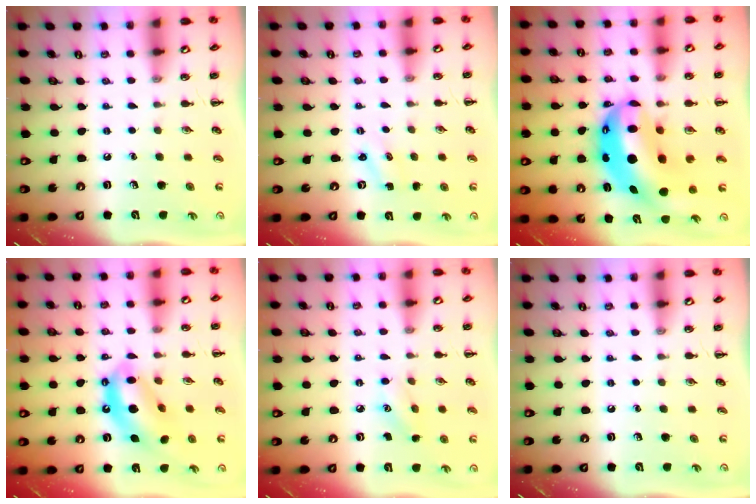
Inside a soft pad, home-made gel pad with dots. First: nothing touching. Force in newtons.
{"total": 1.3, "press": 1.2, "slide": 0.3}
{"total": 14.6, "press": 14.1, "slide": 3.8}
{"total": 12.9, "press": 12.4, "slide": 3.4}
{"total": 5.7, "press": 5.6, "slide": 1.1}
{"total": 0.0}